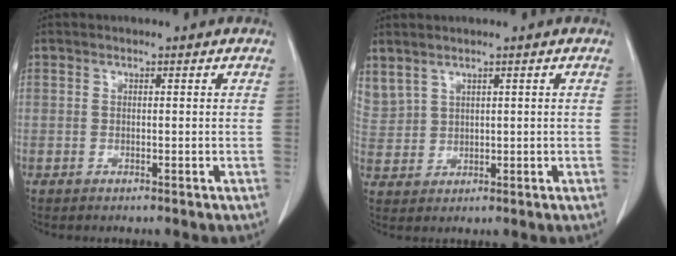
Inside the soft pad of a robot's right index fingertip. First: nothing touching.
{"total": 5.7, "force": [3.7, 3.8, 2.2], "torque": [-0.067, 0.012, 0.094]}